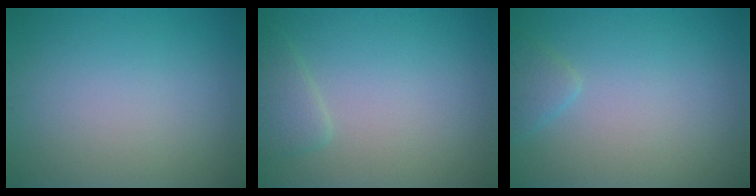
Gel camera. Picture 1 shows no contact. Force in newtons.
{"total": 1.9, "press": 1.9, "slide": 0.2}
{"total": 1.4, "press": 1.4, "slide": 0.2}